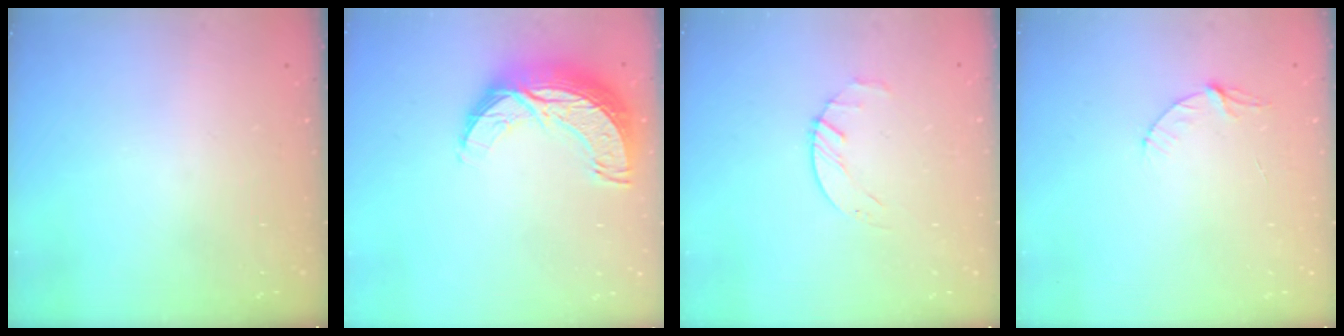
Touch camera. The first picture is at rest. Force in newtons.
{"total": 12.4, "press": 12.4, "slide": 0.9}
{"total": 2.7, "press": 2.6, "slide": 0.3}
{"total": 4.0, "press": 4.0, "slide": 0.4}